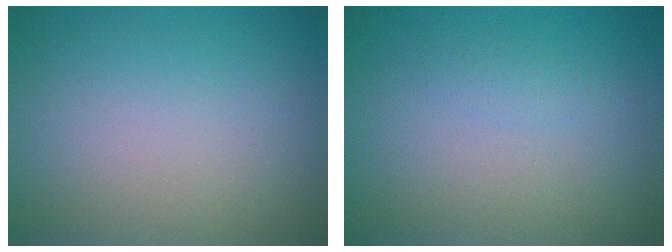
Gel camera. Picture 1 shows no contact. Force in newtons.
{"total": 0.7, "press": 0.7, "slide": 0.0}